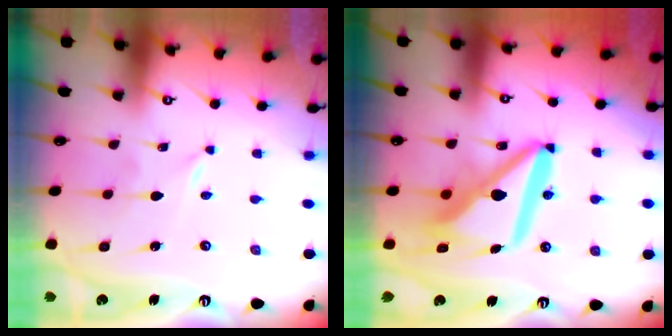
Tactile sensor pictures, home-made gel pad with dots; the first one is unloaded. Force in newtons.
{"total": 15.8, "press": 15.7, "slide": 1.5}